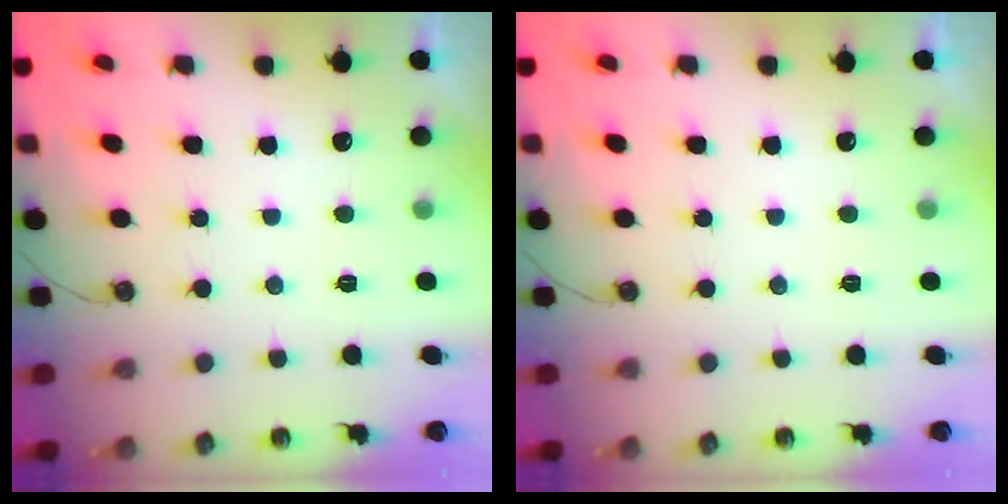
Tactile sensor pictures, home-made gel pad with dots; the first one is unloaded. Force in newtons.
{"total": 0.0}